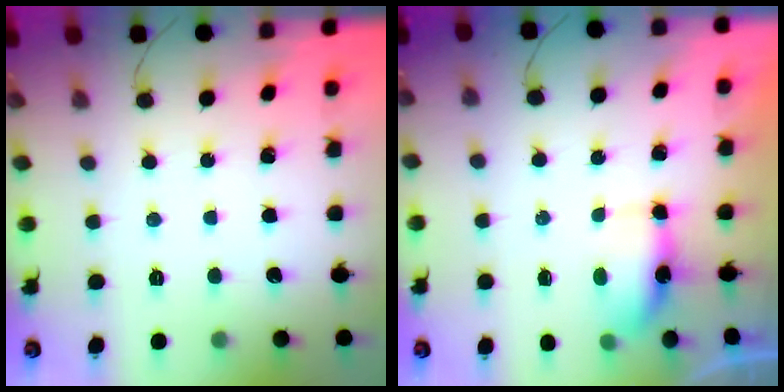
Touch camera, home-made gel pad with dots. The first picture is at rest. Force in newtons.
{"total": 5.2, "press": 5.2, "slide": 0.9}